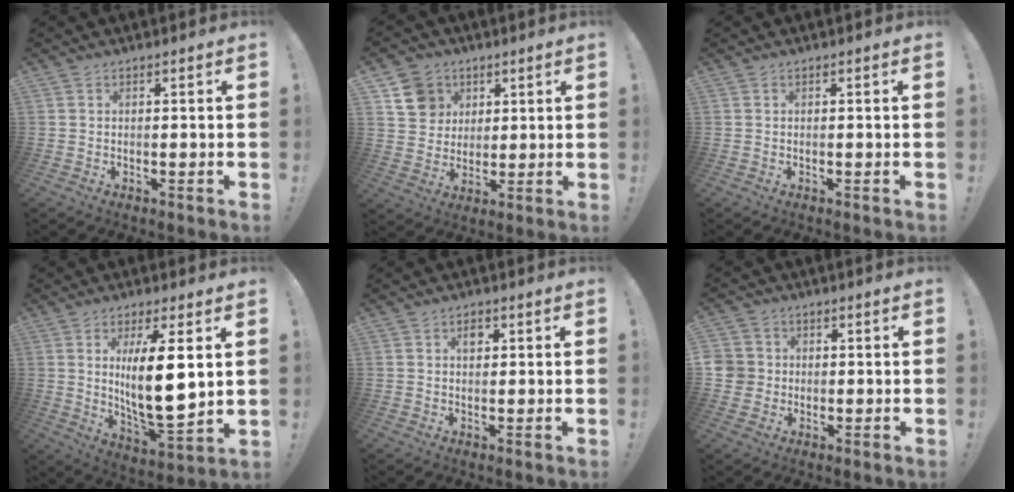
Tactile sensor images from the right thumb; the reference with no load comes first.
{"total": 10.8, "force": [4.9, 9.2, 2.6], "torque": [-0.030, -0.025, 0.100]}
{"total": 0.0}
{"total": 15.0, "force": [3.4, 4.2, 14.0], "torque": [-0.247, -0.034, 0.042]}
{"total": 2.2, "force": [0.7, 1.7, 1.3], "torque": [0.003, -0.007, 0.005]}
{"total": 5.3, "force": [-0.3, 5.1, 1.3], "torque": [-0.034, 0.004, -0.007]}